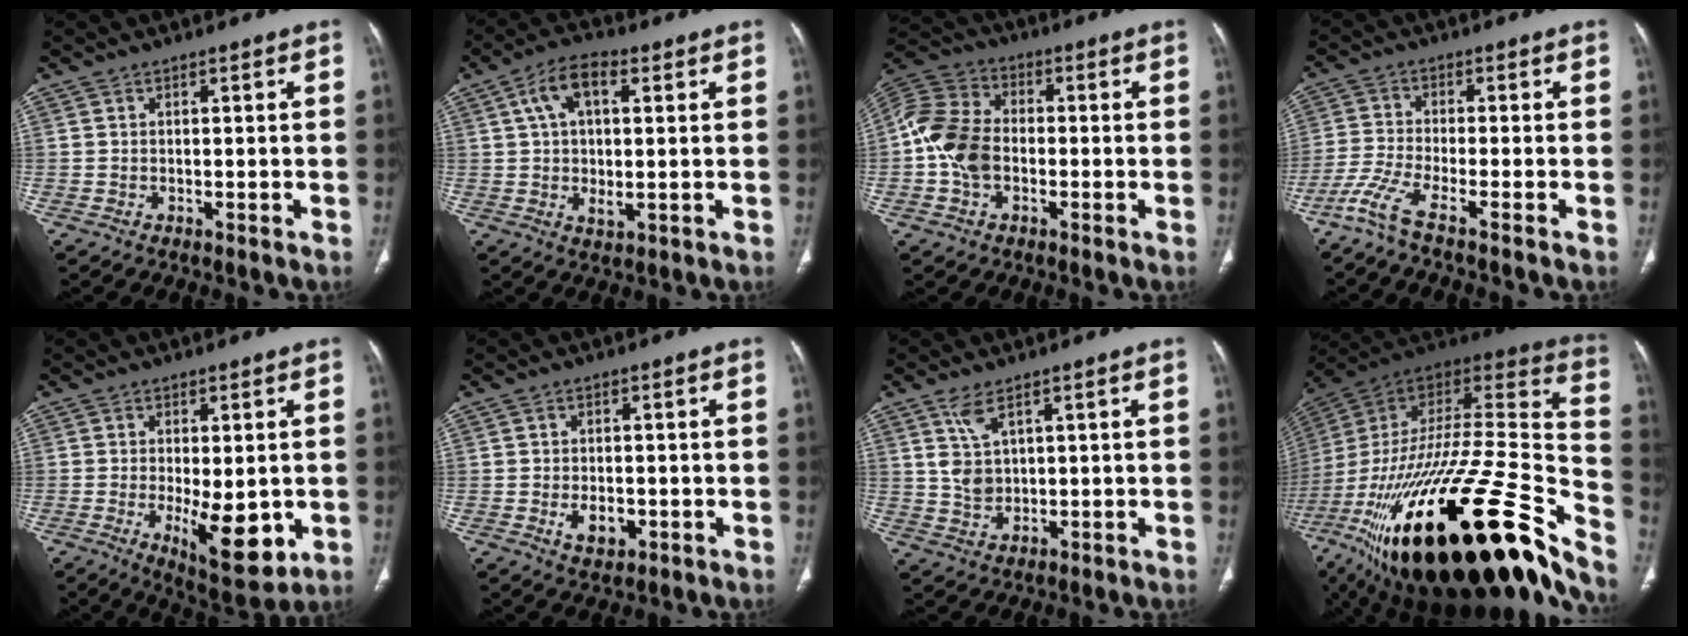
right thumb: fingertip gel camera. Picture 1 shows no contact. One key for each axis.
{"total": 10.1, "fx": 2.8, "fy": 4.4, "fz": 8.6, "tx": -0.154, "ty": 0.010, "tz": 0.045}
{"total": 11.7, "fx": -1.8, "fy": 8.4, "fz": 8.0, "tx": -0.157, "ty": 0.028, "tz": -0.044}
{"total": 5.4, "fx": -4.0, "fy": -0.4, "fz": 3.6, "tx": -0.102, "ty": 0.001, "tz": -0.096}
{"total": 11.2, "fx": -2.2, "fy": 4.7, "fz": 9.9, "tx": -0.132, "ty": -0.022, "tz": -0.021}
{"total": 4.6, "fx": -1.2, "fy": 3.0, "fz": 3.3, "tx": -0.046, "ty": 0.000, "tz": -0.012}
{"total": 4.8, "fx": 2.6, "fy": 2.4, "fz": 3.2, "tx": -0.063, "ty": -0.013, "tz": 0.061}
{"total": 50.1, "fx": -28.1, "fy": 15.3, "fz": 38.5, "tx": -0.609, "ty": -0.002, "tz": -0.446}